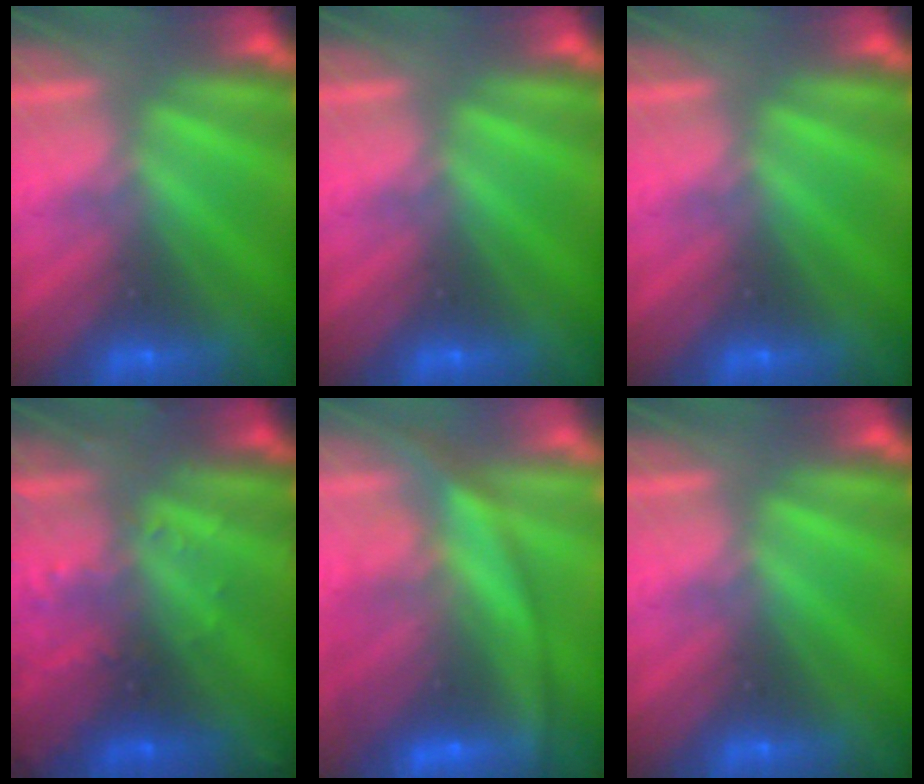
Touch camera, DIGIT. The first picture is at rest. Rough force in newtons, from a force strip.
{"total": 0.0}
{"total": 0.0}
{"total": 2.9}
{"total": 7.5}
{"total": 0.0}